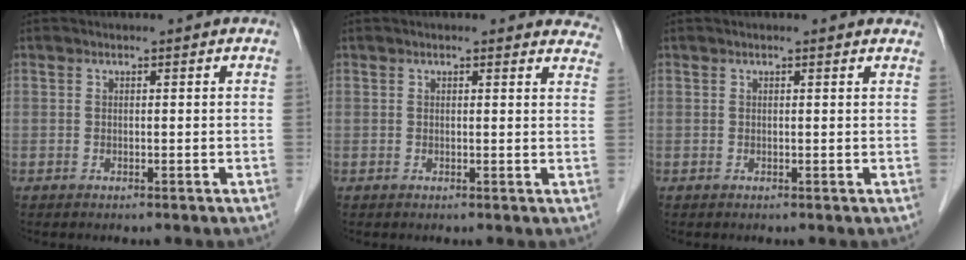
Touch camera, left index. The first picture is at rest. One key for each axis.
{"total": 8.3, "fx": 7.7, "fy": 2.2, "fz": 2.4, "tx": 0.002, "ty": -0.005, "tz": 0.055}
{"total": 2.7, "fx": 2.4, "fy": 0.5, "fz": 1.1, "tx": -0.016, "ty": 0.012, "tz": 0.018}